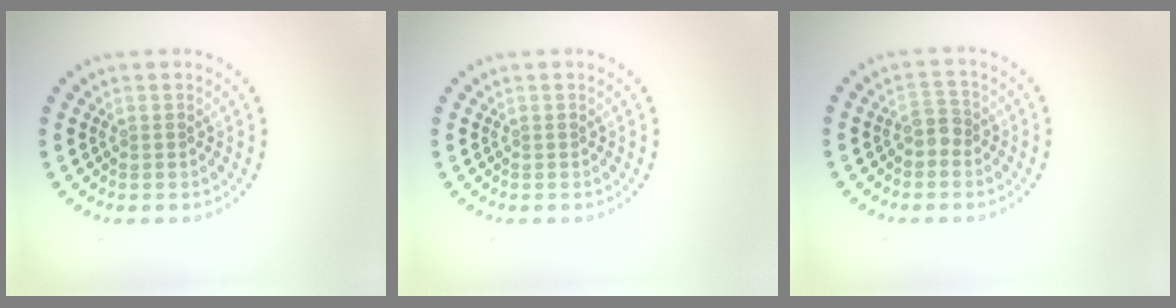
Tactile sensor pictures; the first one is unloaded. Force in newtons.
{"total": 0.0}
{"total": 1.7, "press": 1.5, "slide": 0.8}